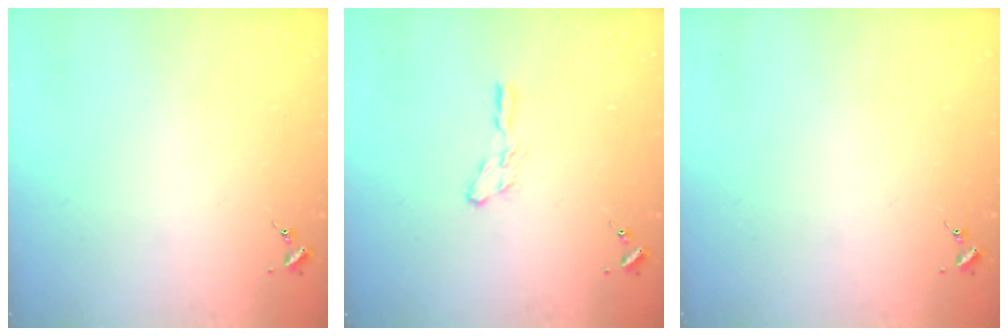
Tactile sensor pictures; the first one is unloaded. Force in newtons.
{"total": 4.7, "press": 4.7, "slide": 0.3}
{"total": 0.0}